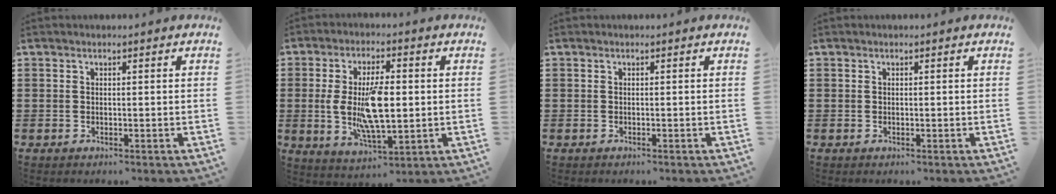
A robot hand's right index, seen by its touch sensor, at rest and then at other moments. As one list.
[{"total": 10.6, "force": [0.1, 4.3, 9.7], "torque": [-0.193, -0.003, -0.003]}, {"total": 0.0}, {"total": 0.0}]